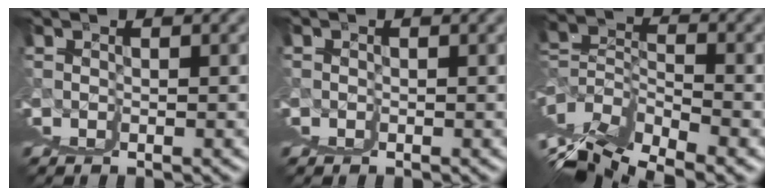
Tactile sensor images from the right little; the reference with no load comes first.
{"total": 0.9, "force": [0.8, -0.3, -0.3], "torque": [0.014, 0.000, 0.013]}
{"total": 4.8, "force": [2.0, -1.3, 4.2], "torque": [-0.049, 0.013, 0.042]}